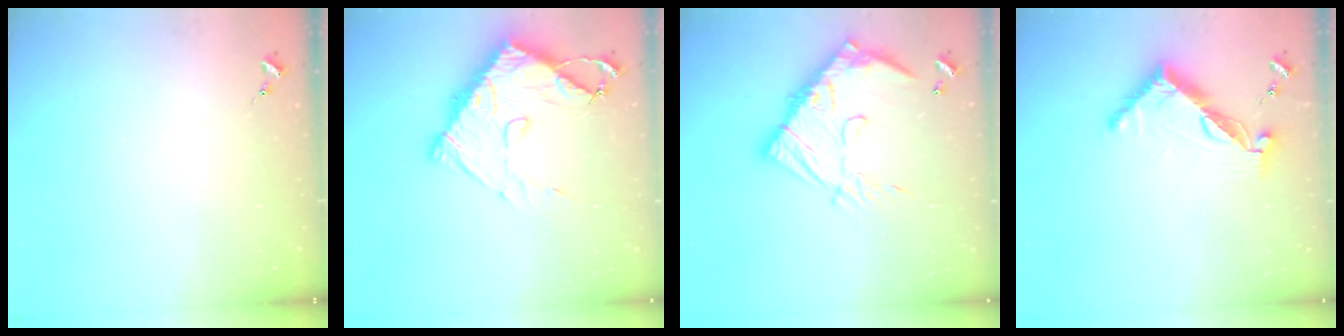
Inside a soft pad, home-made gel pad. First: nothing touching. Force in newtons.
{"total": 13.5, "press": 13.5, "slide": 1.2}
{"total": 18.4, "press": 18.3, "slide": 1.5}
{"total": 9.8, "press": 9.8, "slide": 0.9}